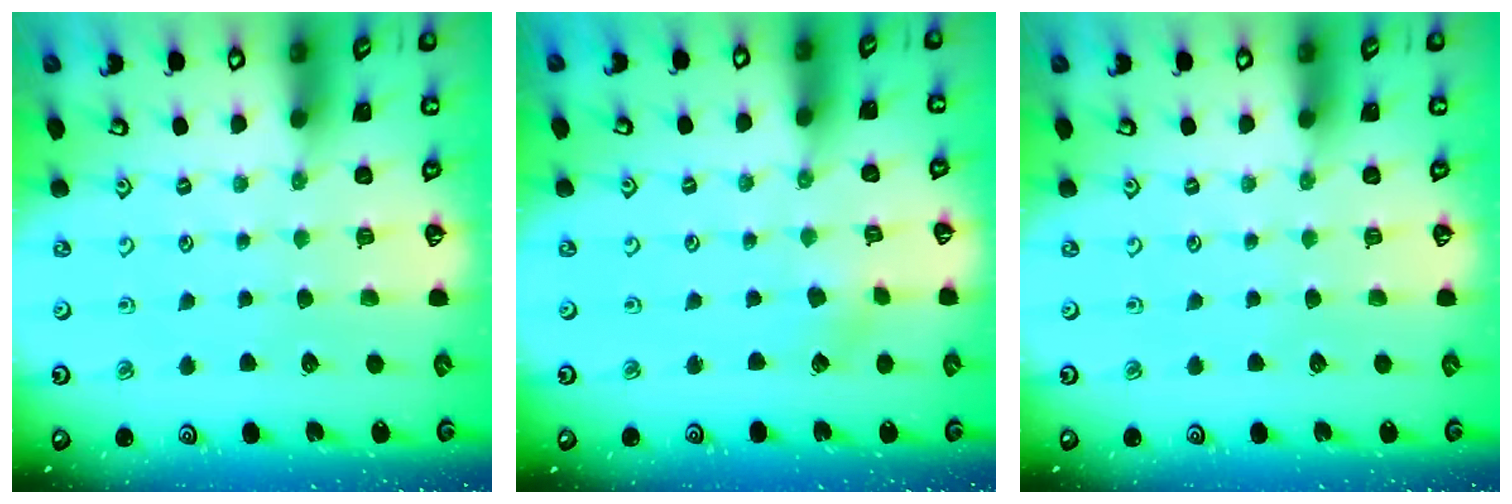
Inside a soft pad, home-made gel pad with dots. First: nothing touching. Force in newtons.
{"total": 1.6, "press": 1.6, "slide": 0.2}
{"total": 0.0}